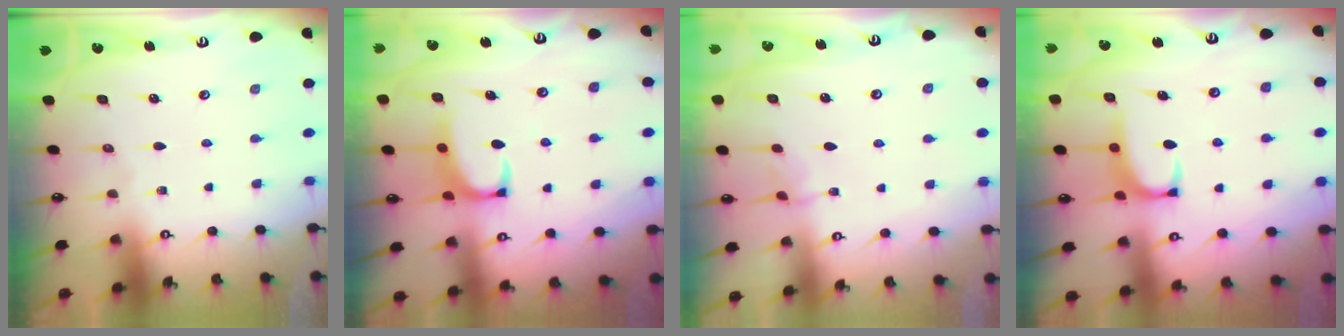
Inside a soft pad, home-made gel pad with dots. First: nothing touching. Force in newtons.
{"total": 2.5, "press": 2.4, "slide": 0.8}
{"total": 3.2, "press": 3.2, "slide": 0.4}
{"total": 2.3, "press": 2.2, "slide": 0.6}